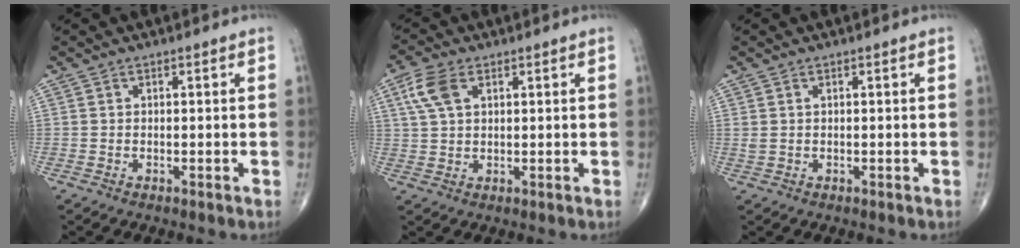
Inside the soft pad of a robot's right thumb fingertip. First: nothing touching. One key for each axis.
{"total": 6.1, "fx": 2.4, "fy": 3.5, "fz": 4.4, "tx": -0.098, "ty": 0.006, "tz": 0.050}
{"total": 1.2, "fx": 0.4, "fy": 0.6, "fz": 0.9, "tx": -0.026, "ty": 0.012, "tz": 0.016}